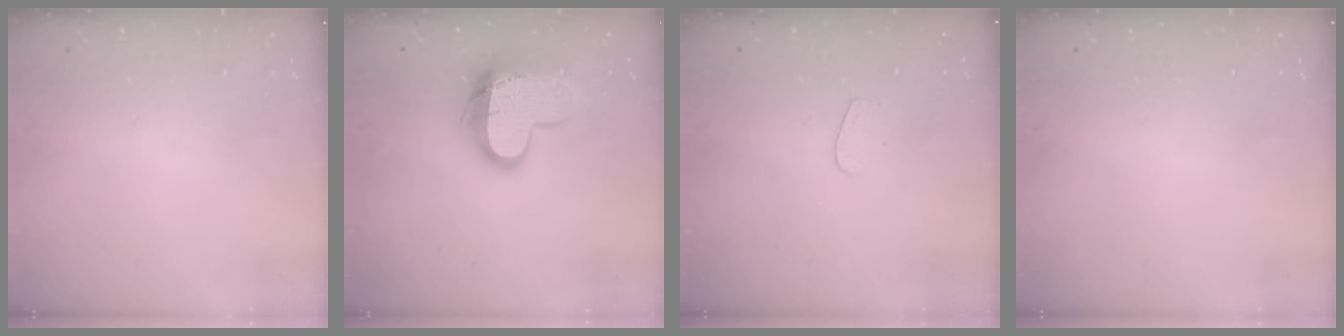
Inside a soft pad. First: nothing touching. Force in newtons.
{"total": 14.4, "press": 14.4, "slide": 1.0}
{"total": 4.0, "press": 4.0, "slide": 0.4}
{"total": 0.0}